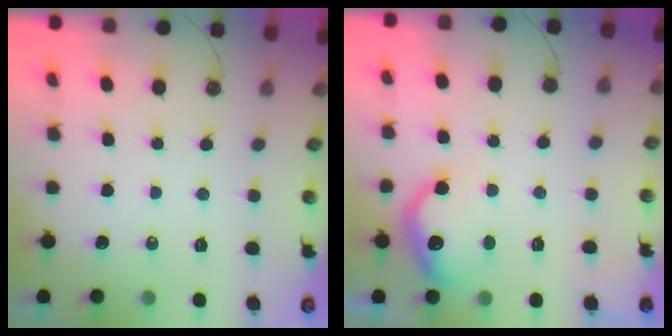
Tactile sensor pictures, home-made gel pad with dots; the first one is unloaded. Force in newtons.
{"total": 11.9, "press": 11.9, "slide": 0.8}